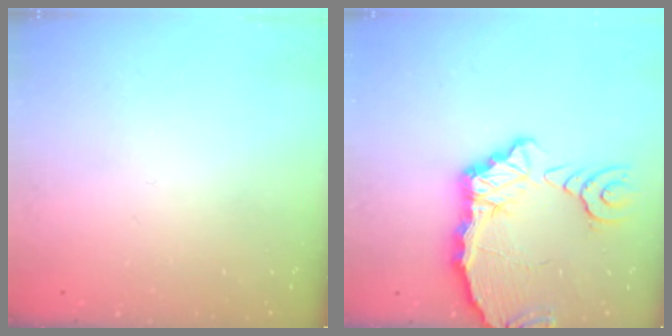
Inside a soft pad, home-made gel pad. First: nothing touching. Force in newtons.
{"total": 12.1, "press": 12.0, "slide": 1.7}